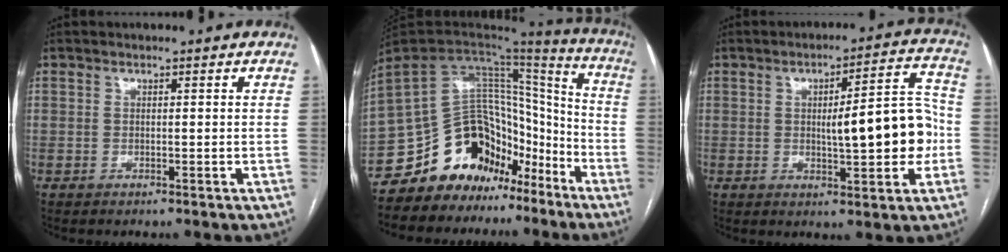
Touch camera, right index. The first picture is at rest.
{"total": 17.2, "force": [-11.7, 10.5, 6.8], "torque": [-0.110, 0.089, -0.192]}
{"total": 11.9, "force": [-1.0, 2.5, 11.5], "torque": [-0.155, 0.025, -0.007]}